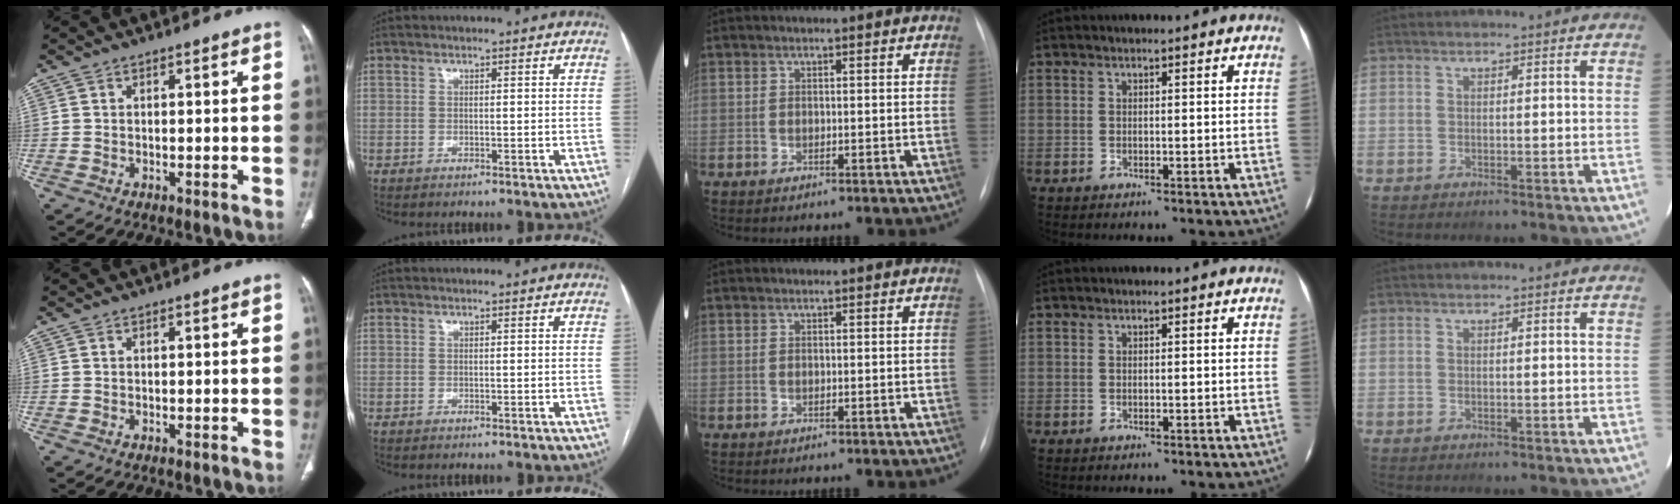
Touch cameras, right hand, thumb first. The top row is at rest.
{}